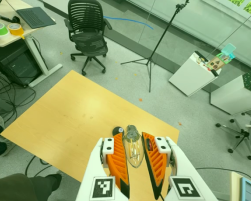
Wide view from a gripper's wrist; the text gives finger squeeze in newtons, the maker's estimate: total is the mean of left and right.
{"total": 14.6, "left": 16.3, "right": 13.0}